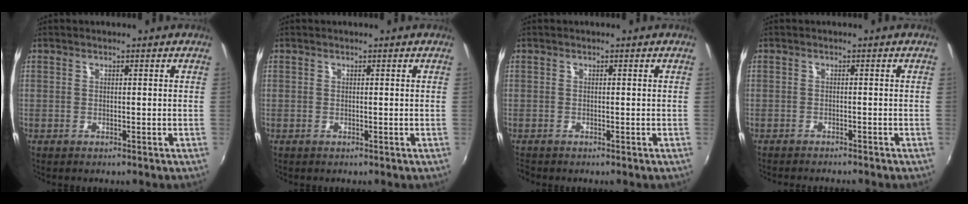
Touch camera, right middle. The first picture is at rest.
{"total": 0.0}
{"total": 0.6, "force": [-0.6, 0.1, 0.1], "torque": [-0.002, -0.004, -0.014]}
{"total": 3.6, "force": [-3.3, 0.3, 1.3], "torque": [-0.031, -0.012, -0.053]}